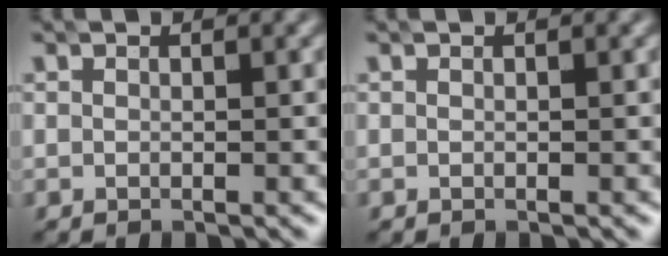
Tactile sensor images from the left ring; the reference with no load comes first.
{"total": 0.0}